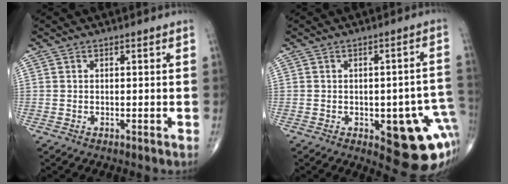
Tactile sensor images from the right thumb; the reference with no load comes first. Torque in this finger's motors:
{"motor_torque": [1.57, 1.23, 0.82, -0.92, 0.21]}